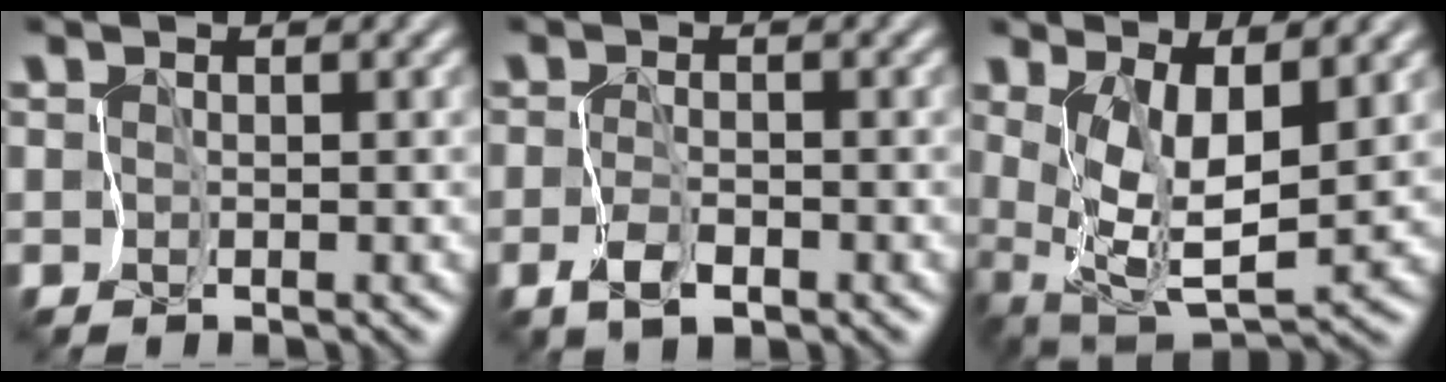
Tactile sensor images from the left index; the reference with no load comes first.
{"total": 2.2, "force": [-1.2, 1.0, 1.6], "torque": [-0.035, -0.006, -0.025]}
{"total": 5.9, "force": [1.8, 1.9, 5.3], "torque": [-0.112, -0.018, 0.037]}